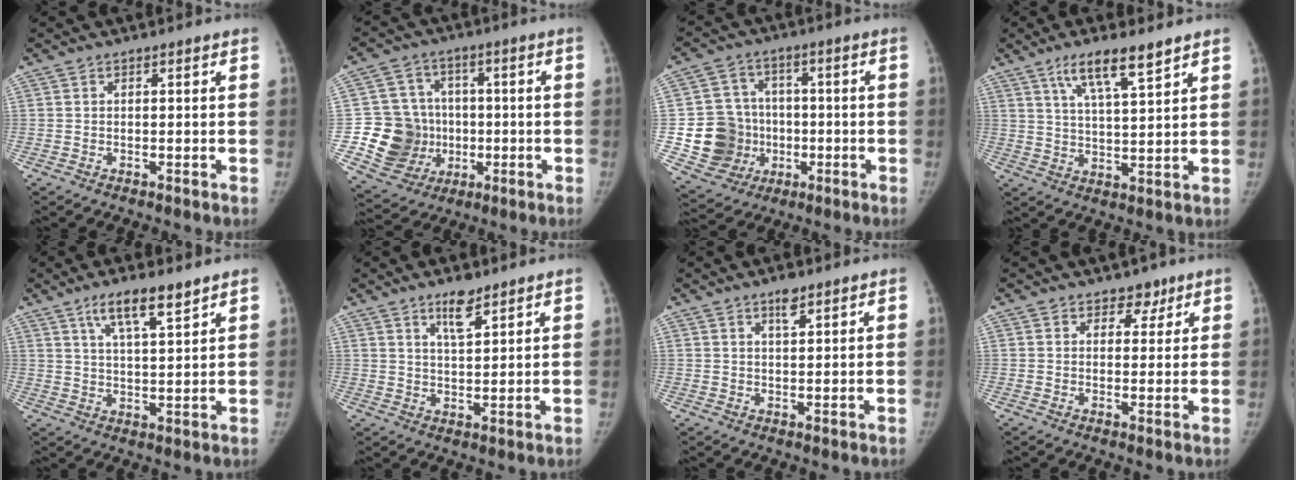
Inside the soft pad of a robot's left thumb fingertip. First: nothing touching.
{"total": 13.7, "force": [-1.7, 12.7, 4.9], "torque": [-0.050, 0.014, -0.015]}
{"total": 13.4, "force": [-2.0, 12.4, 4.6], "torque": [-0.052, 0.017, -0.021]}
{"total": 8.9, "force": [5.8, 1.5, 6.5], "torque": [-0.112, -0.028, 0.109]}
{"total": 8.3, "force": [5.5, 1.8, 5.8], "torque": [-0.096, -0.028, 0.102]}
{"total": 5.4, "force": [3.8, 1.7, 3.4], "torque": [-0.047, -0.028, 0.066]}
{"total": 3.0, "force": [2.1, 1.0, 1.9], "torque": [-0.026, -0.010, 0.035]}
{"total": 3.4, "force": [2.3, 2.3, 0.8], "torque": [0.016, -0.012, 0.030]}